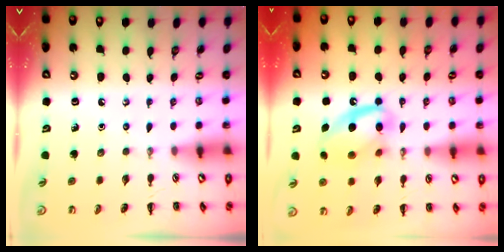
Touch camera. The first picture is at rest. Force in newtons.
{"total": 14.6, "press": 14.5, "slide": 2.0}